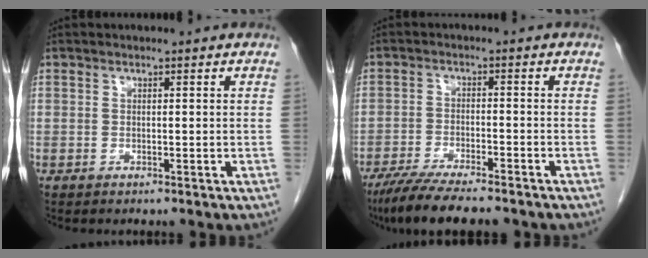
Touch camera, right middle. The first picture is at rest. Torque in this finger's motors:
{"motor_torque": [0.28, -0.24, 0.16, 0.06]}